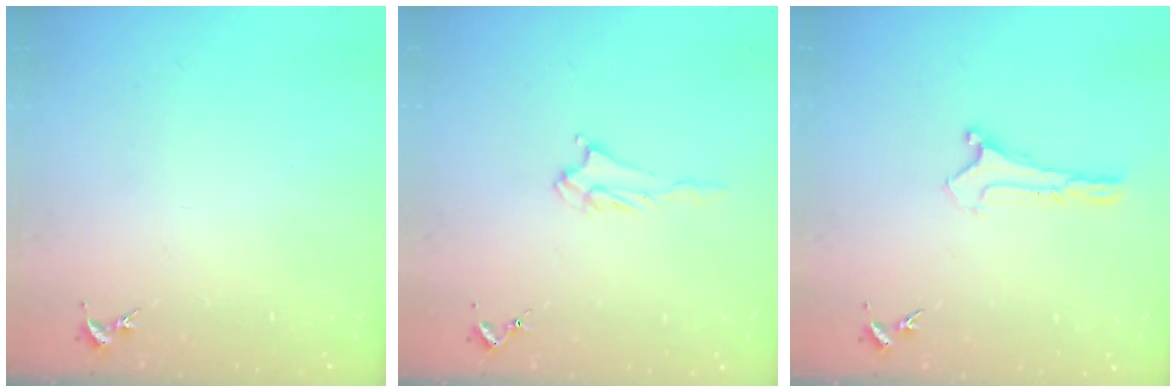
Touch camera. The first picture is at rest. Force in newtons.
{"total": 3.2, "press": 3.2, "slide": 0.5}
{"total": 0.0}